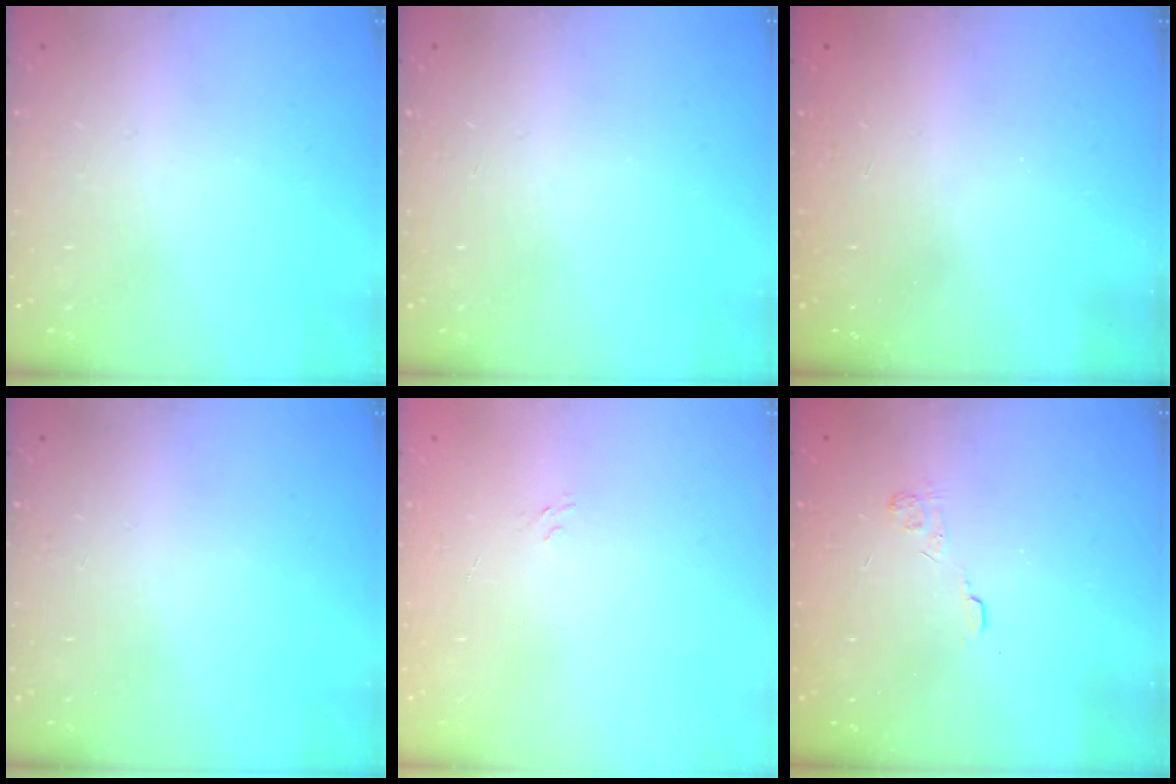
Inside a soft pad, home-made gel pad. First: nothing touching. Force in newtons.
{"total": 0.0}
{"total": 2.3, "press": 2.2, "slide": 0.7}
{"total": 0.0}
{"total": 2.9, "press": 2.6, "slide": 1.1}
{"total": 2.4, "press": 1.9, "slide": 1.5}